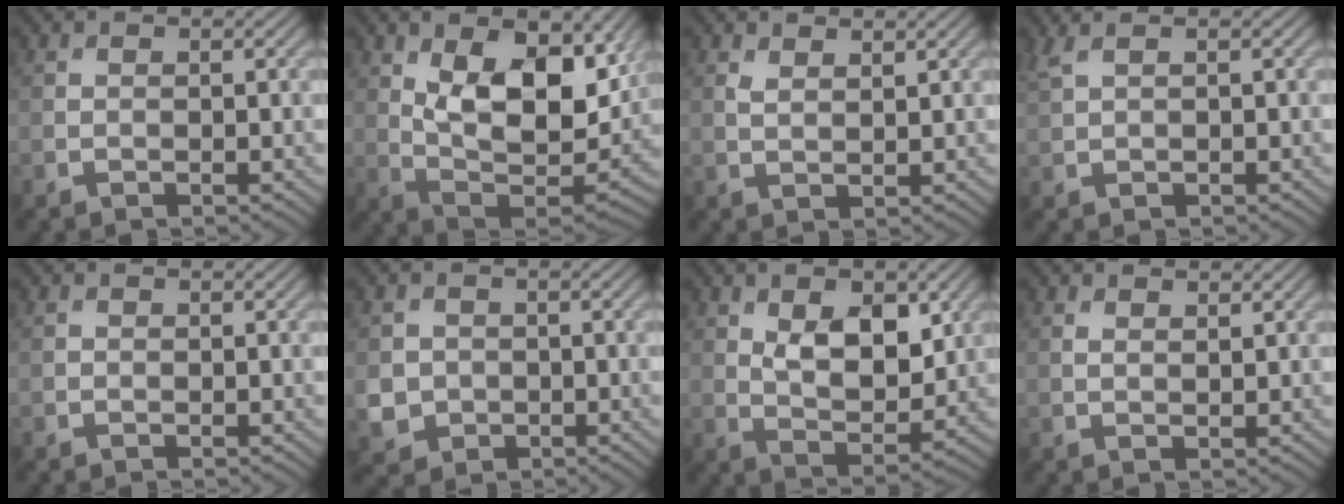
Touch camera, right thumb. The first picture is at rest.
{"total": 14.3, "force": [5.1, 7.1, 11.3], "torque": [-0.201, -0.008, 0.092]}
{"total": 1.8, "force": [1.3, 0.7, 1.1], "torque": [-0.029, -0.002, 0.028]}
{"total": 2.0, "force": [1.3, 0.5, 1.4], "torque": [-0.038, 0.008, 0.031]}
{"total": 0.0}
{"total": 3.8, "force": [-0.6, 3.5, 1.1], "torque": [-0.037, -0.012, -0.015]}
{"total": 8.2, "force": [2.7, 4.4, 6.4], "torque": [-0.115, -0.006, 0.048]}
{"total": 1.2, "force": [0.9, 0.4, 0.7], "torque": [-0.020, -0.002, 0.019]}